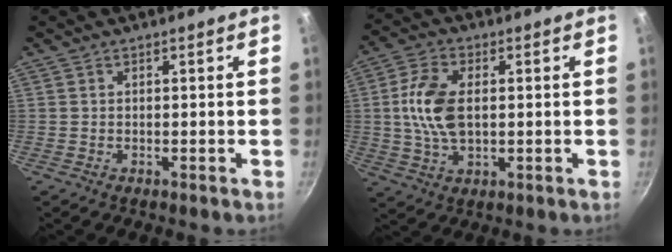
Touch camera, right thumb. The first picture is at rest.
{"total": 10.7, "force": [0.8, 6.0, 8.8], "torque": [-0.184, 0.004, 0.018]}